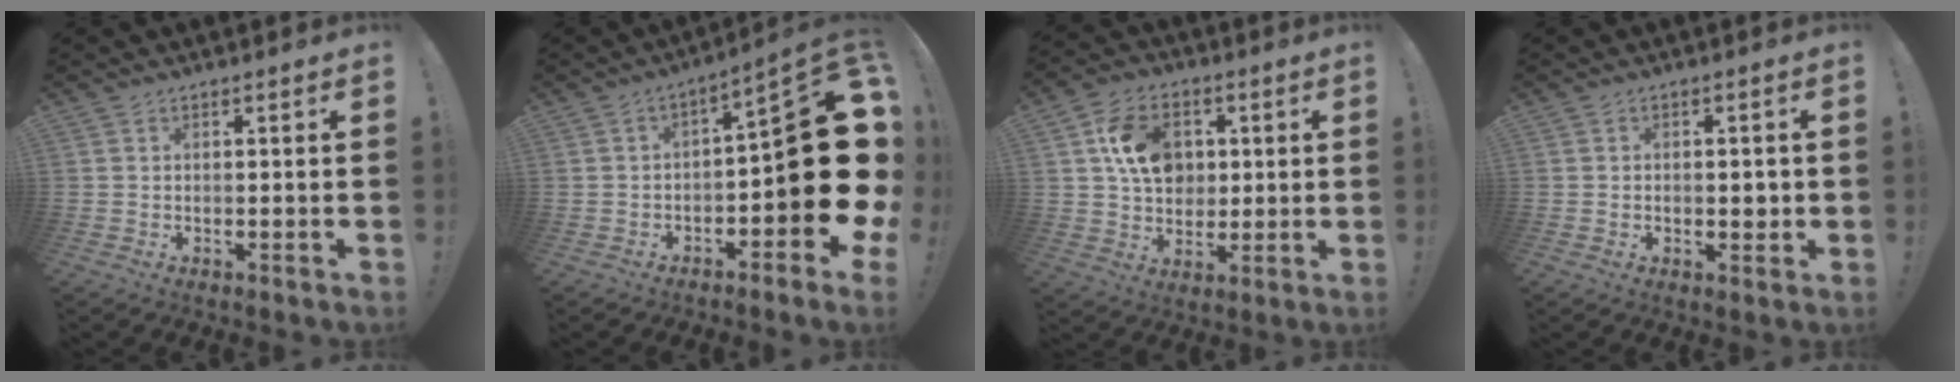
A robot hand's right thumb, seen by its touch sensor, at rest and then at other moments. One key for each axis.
{"total": 18.7, "fx": -1.5, "fy": 5.7, "fz": 17.7, "tx": -0.226, "ty": 0.000, "tz": -0.022}
{"total": 14.1, "fx": 3.5, "fy": 11.1, "fz": 8.0, "tx": -0.115, "ty": -0.001, "tz": 0.070}
{"total": 2.4, "fx": -0.5, "fy": 1.8, "fz": 1.5, "tx": -0.017, "ty": 0.003, "tz": -0.011}